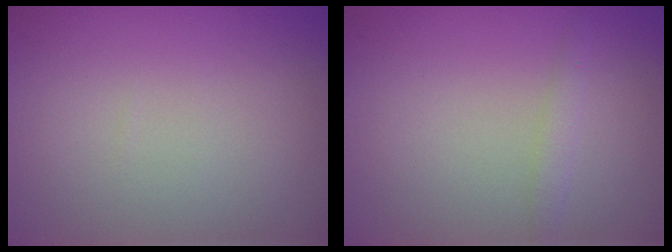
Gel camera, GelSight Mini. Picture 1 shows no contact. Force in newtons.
{"total": 1.0, "press": 1.0, "slide": 0.0}